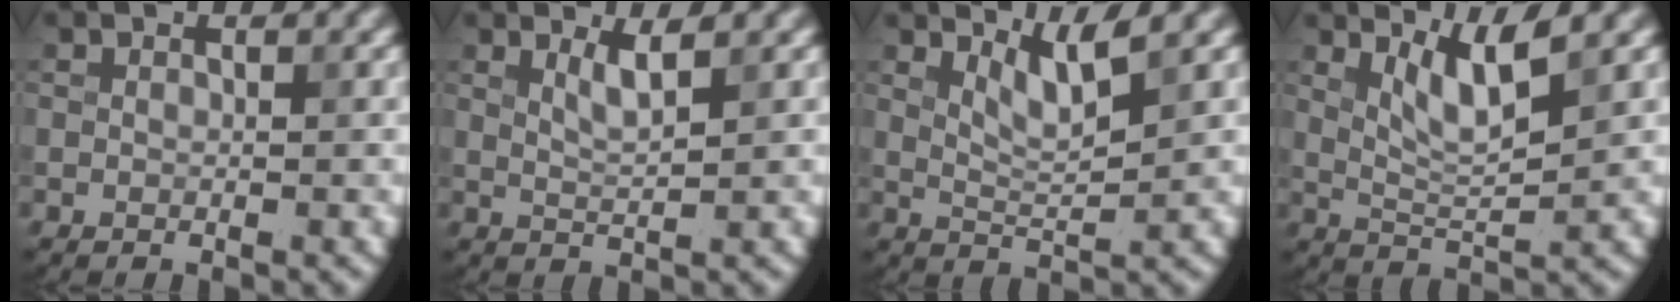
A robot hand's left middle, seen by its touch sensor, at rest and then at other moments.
{"total": 1.8, "force": [1.0, 0.4, 1.5], "torque": [-0.023, -0.002, 0.017]}
{"total": 3.0, "force": [2.0, 0.4, 2.2], "torque": [-0.038, -0.007, 0.042]}
{"total": 3.7, "force": [2.0, 0.6, 3.1], "torque": [-0.062, -0.008, 0.044]}